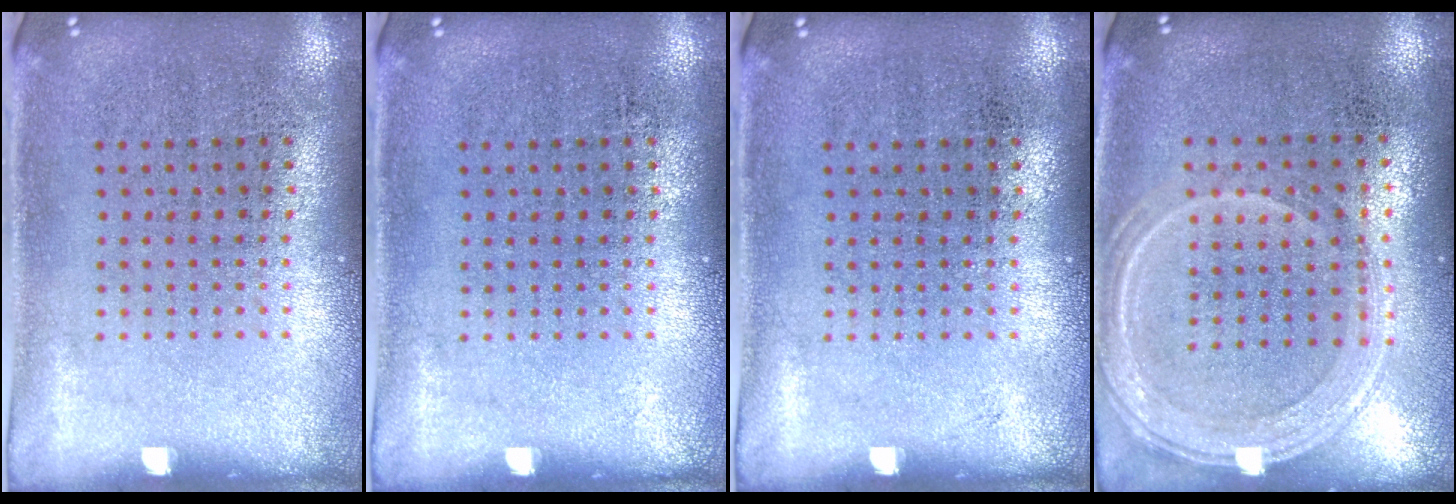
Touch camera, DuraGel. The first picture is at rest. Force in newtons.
{"total": 0.0}
{"total": 0.0}
{"total": 1.3, "press": 1.2, "slide": 0.3}